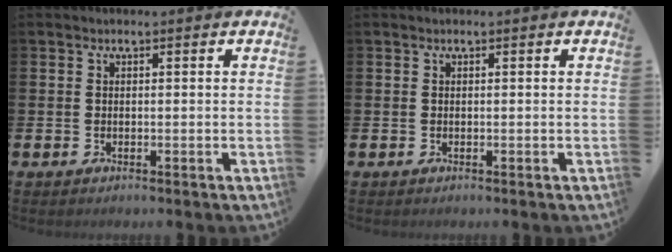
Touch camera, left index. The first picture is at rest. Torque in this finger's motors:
{"motor_torque": [-0.07, 0.07, 0.00, 0.00]}